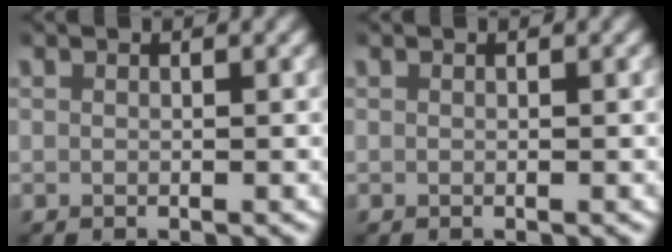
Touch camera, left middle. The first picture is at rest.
{"total": 0.0}